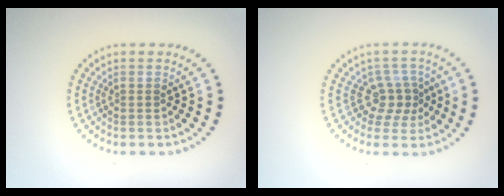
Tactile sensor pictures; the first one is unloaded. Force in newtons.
{"total": 2.5, "press": 1.8, "slide": 1.8}